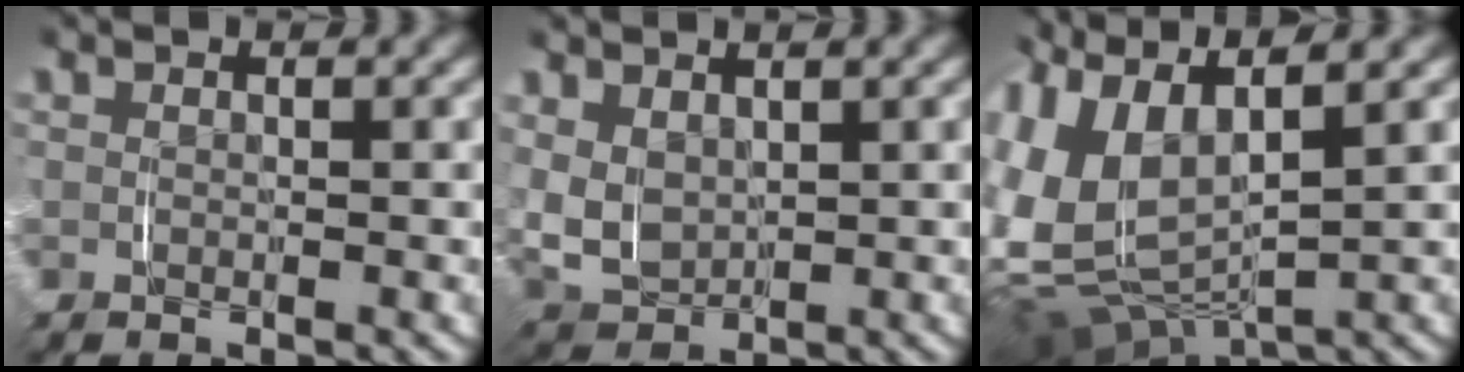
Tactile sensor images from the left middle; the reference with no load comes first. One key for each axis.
{"total": 7.2, "fx": 1.0, "fy": 6.1, "fz": 3.6, "tx": -0.117, "ty": -0.022, "tz": 0.023}
{"total": 13.9, "fx": 0.1, "fy": 11.0, "fz": 8.6, "tx": -0.231, "ty": -0.038, "tz": 0.008}